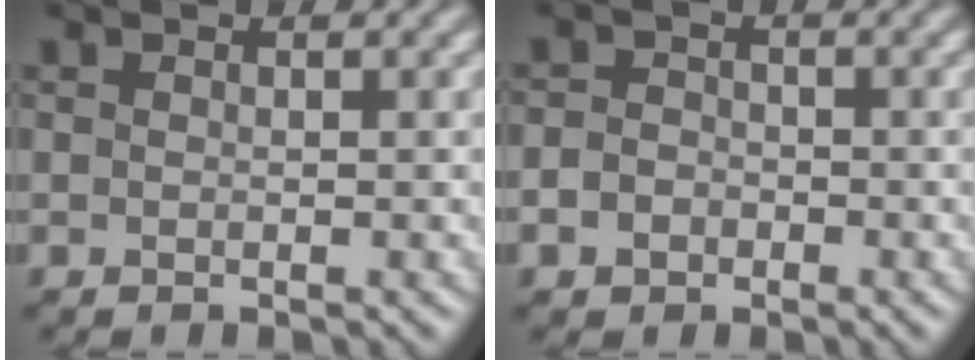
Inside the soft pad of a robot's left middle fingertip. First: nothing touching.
{"total": 3.1, "force": [-1.8, 2.3, 0.8], "torque": [0.004, 0.003, -0.044]}